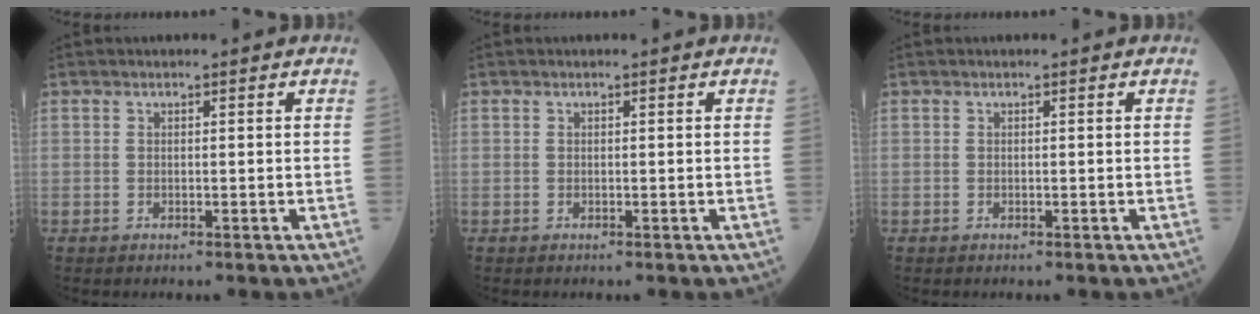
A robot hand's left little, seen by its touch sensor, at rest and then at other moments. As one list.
[{"total": 0.0}, {"total": 0.0}]